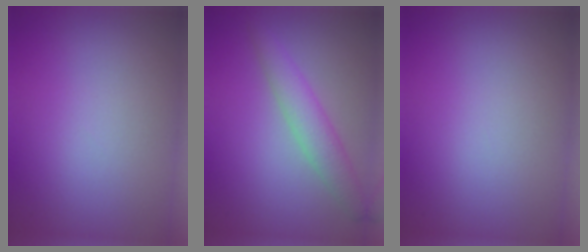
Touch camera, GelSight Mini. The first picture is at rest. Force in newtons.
{"total": 3.0, "press": 3.0, "slide": 0.1}
{"total": 0.0}